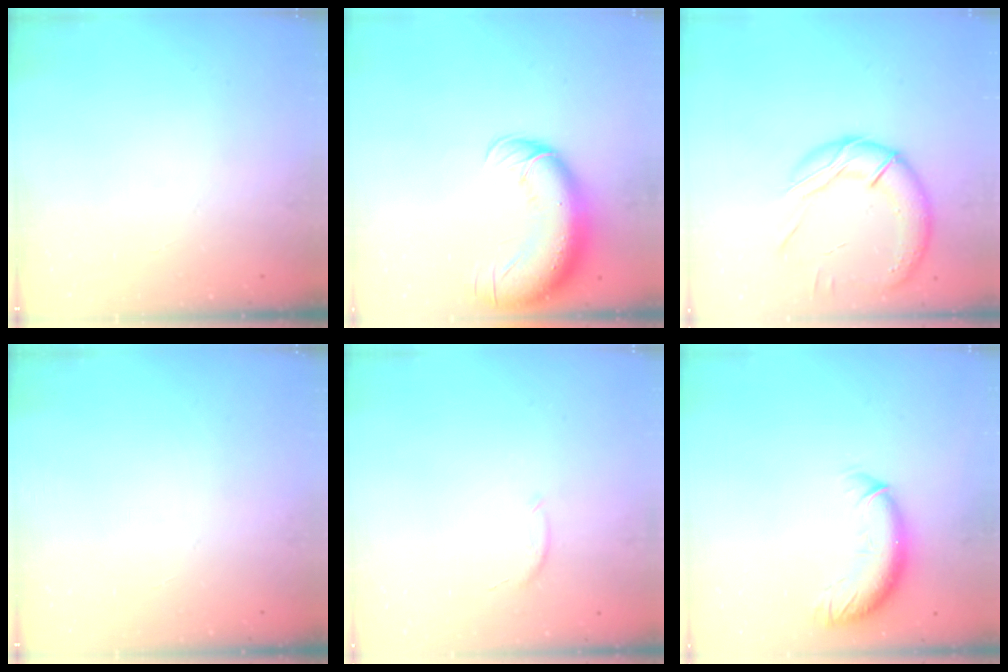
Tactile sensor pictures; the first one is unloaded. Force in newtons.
{"total": 14.7, "press": 14.2, "slide": 3.7}
{"total": 17.8, "press": 17.7, "slide": 2.4}
{"total": 0.0}
{"total": 4.8, "press": 4.7, "slide": 0.7}
{"total": 10.8, "press": 10.4, "slide": 2.9}